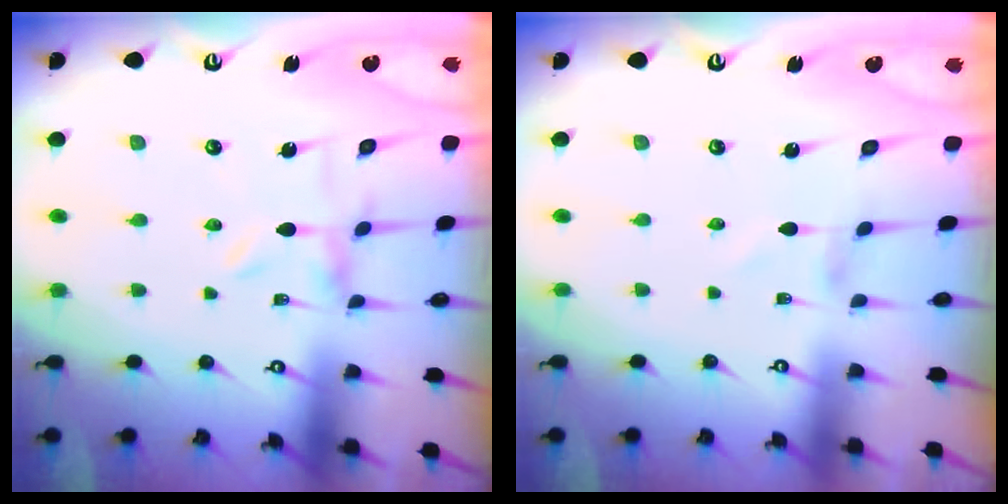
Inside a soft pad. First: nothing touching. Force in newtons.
{"total": 1.3, "press": 1.2, "slide": 0.1}